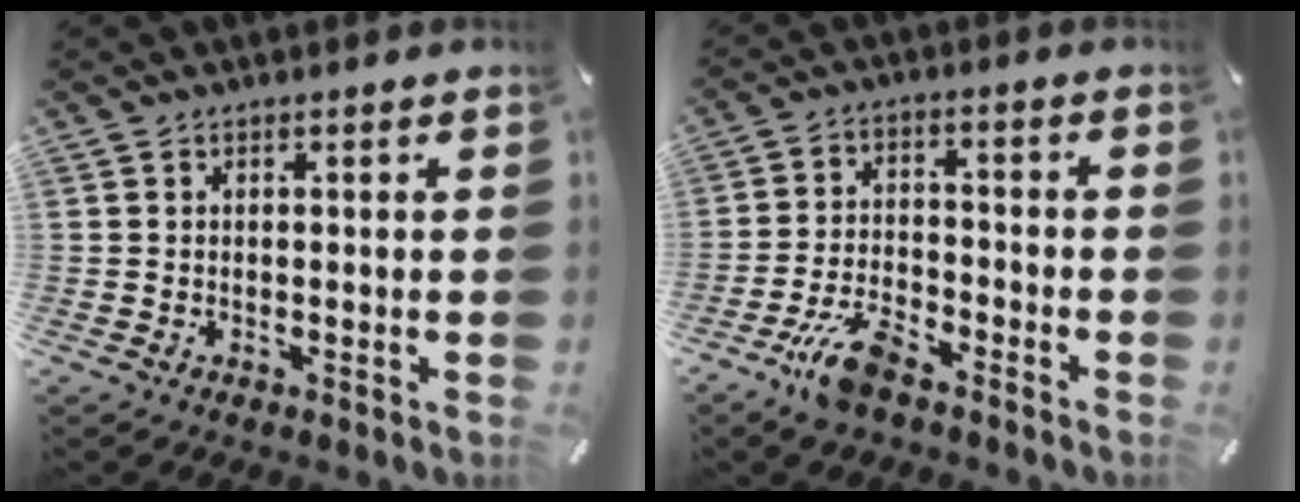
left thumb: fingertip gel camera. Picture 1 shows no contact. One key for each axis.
{"total": 8.3, "fx": -6.1, "fy": 2.9, "fz": 5.0, "tx": -0.111, "ty": 0.020, "tz": -0.116}